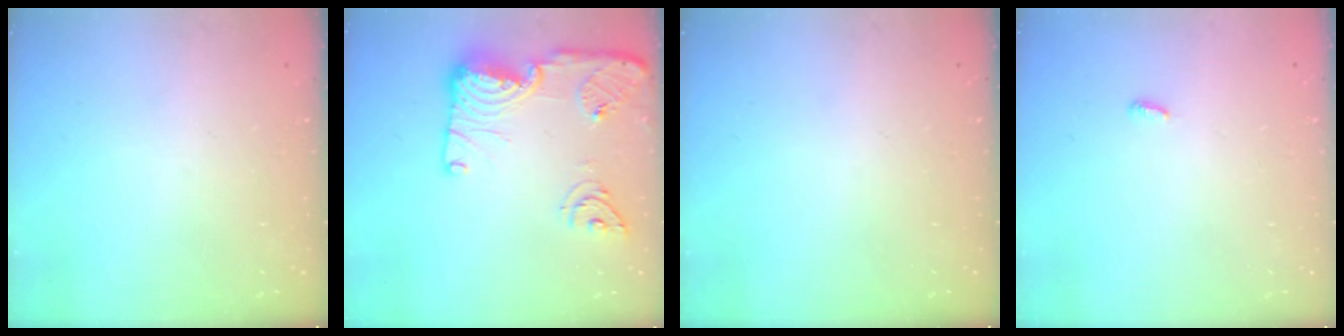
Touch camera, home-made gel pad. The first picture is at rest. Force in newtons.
{"total": 18.1, "press": 18.0, "slide": 2.0}
{"total": 0.0}
{"total": 2.9, "press": 2.9, "slide": 0.2}